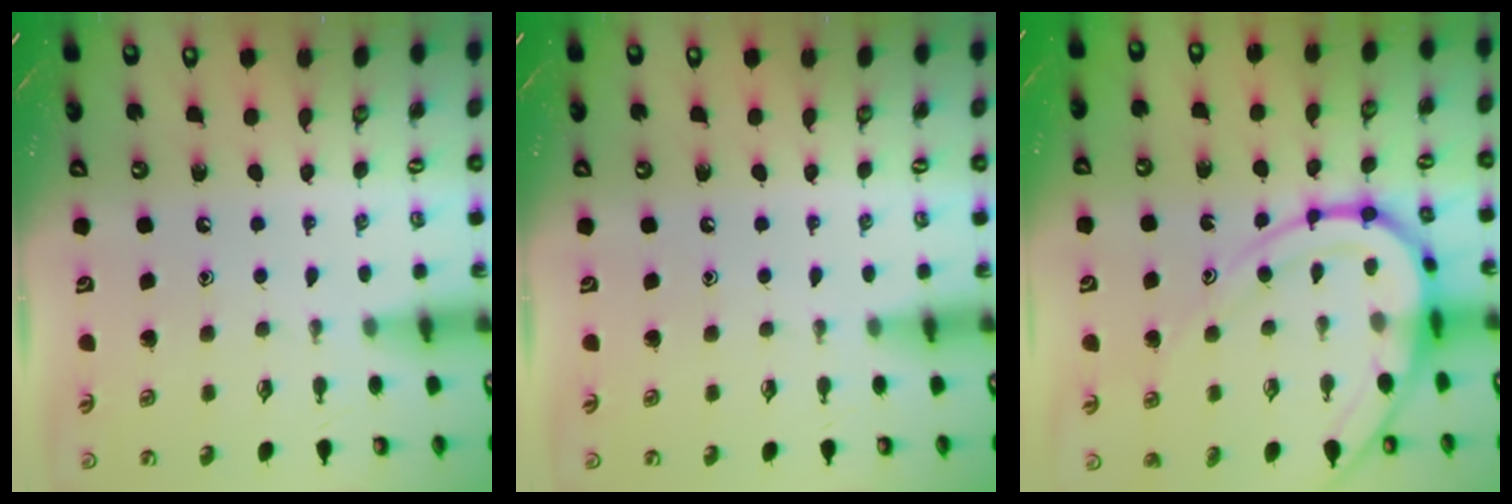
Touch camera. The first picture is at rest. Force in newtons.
{"total": 0.0}
{"total": 14.4, "press": 14.4, "slide": 1.4}